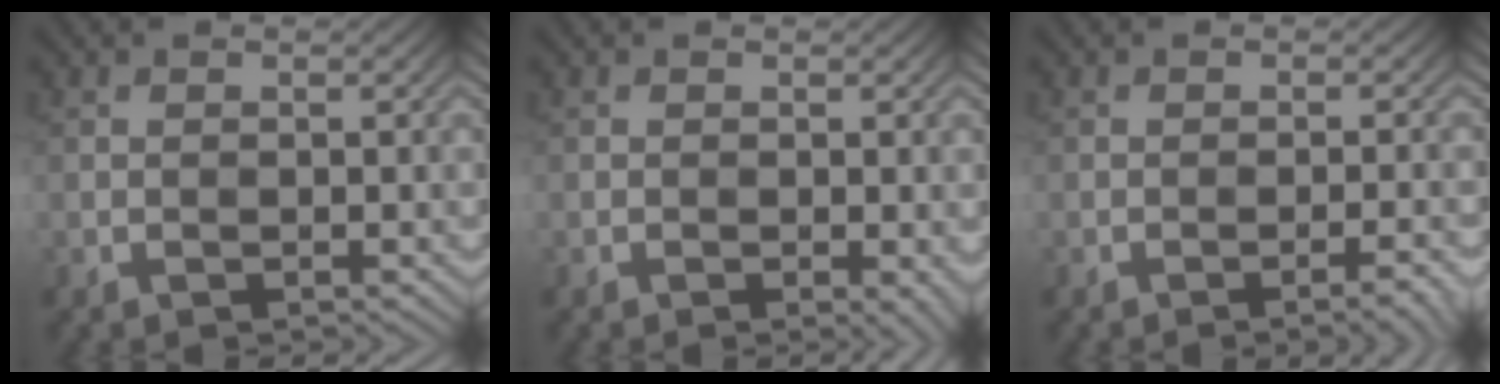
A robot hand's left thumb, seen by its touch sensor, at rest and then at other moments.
{"total": 1.4, "force": [-0.4, 0.3, 1.3], "torque": [-0.017, -0.005, -0.006]}
{"total": 2.7, "force": [-1.6, 0.4, 2.2], "torque": [-0.028, 0.009, -0.027]}